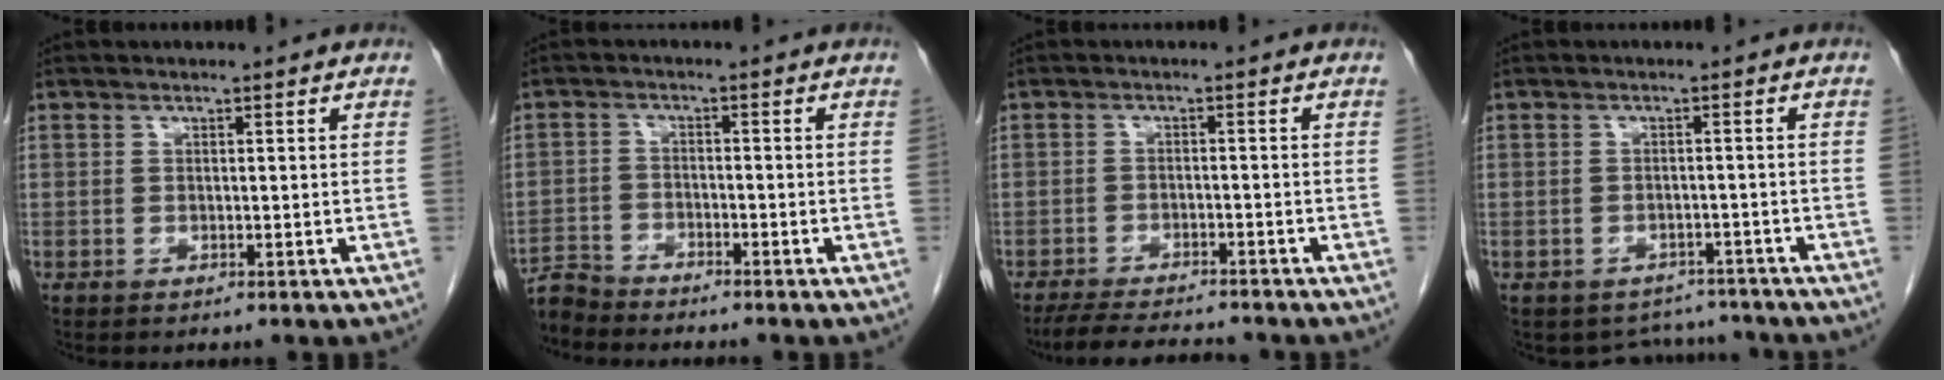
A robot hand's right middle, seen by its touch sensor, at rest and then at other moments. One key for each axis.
{"total": 4.2, "fx": -4.1, "fy": -0.2, "fz": -0.5, "tx": 0.010, "ty": -0.012, "tz": -0.080}
{"total": 8.2, "fx": -7.5, "fy": 1.0, "fz": 3.1, "tx": -0.050, "ty": -0.013, "tz": -0.118}
{"total": 6.1, "fx": -5.4, "fy": 2.8, "fz": -0.2, "tx": 0.012, "ty": 0.019, "tz": -0.064}